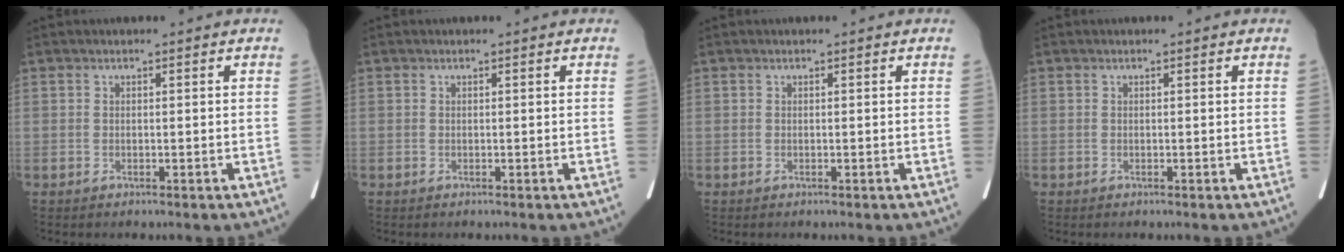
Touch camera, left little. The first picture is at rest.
{"total": 0.0}
{"total": 0.0}
{"total": 0.0}